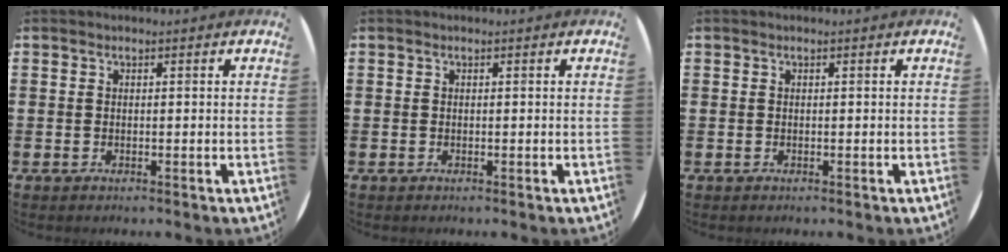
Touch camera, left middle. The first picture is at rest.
{"total": 0.0}
{"total": 0.0}